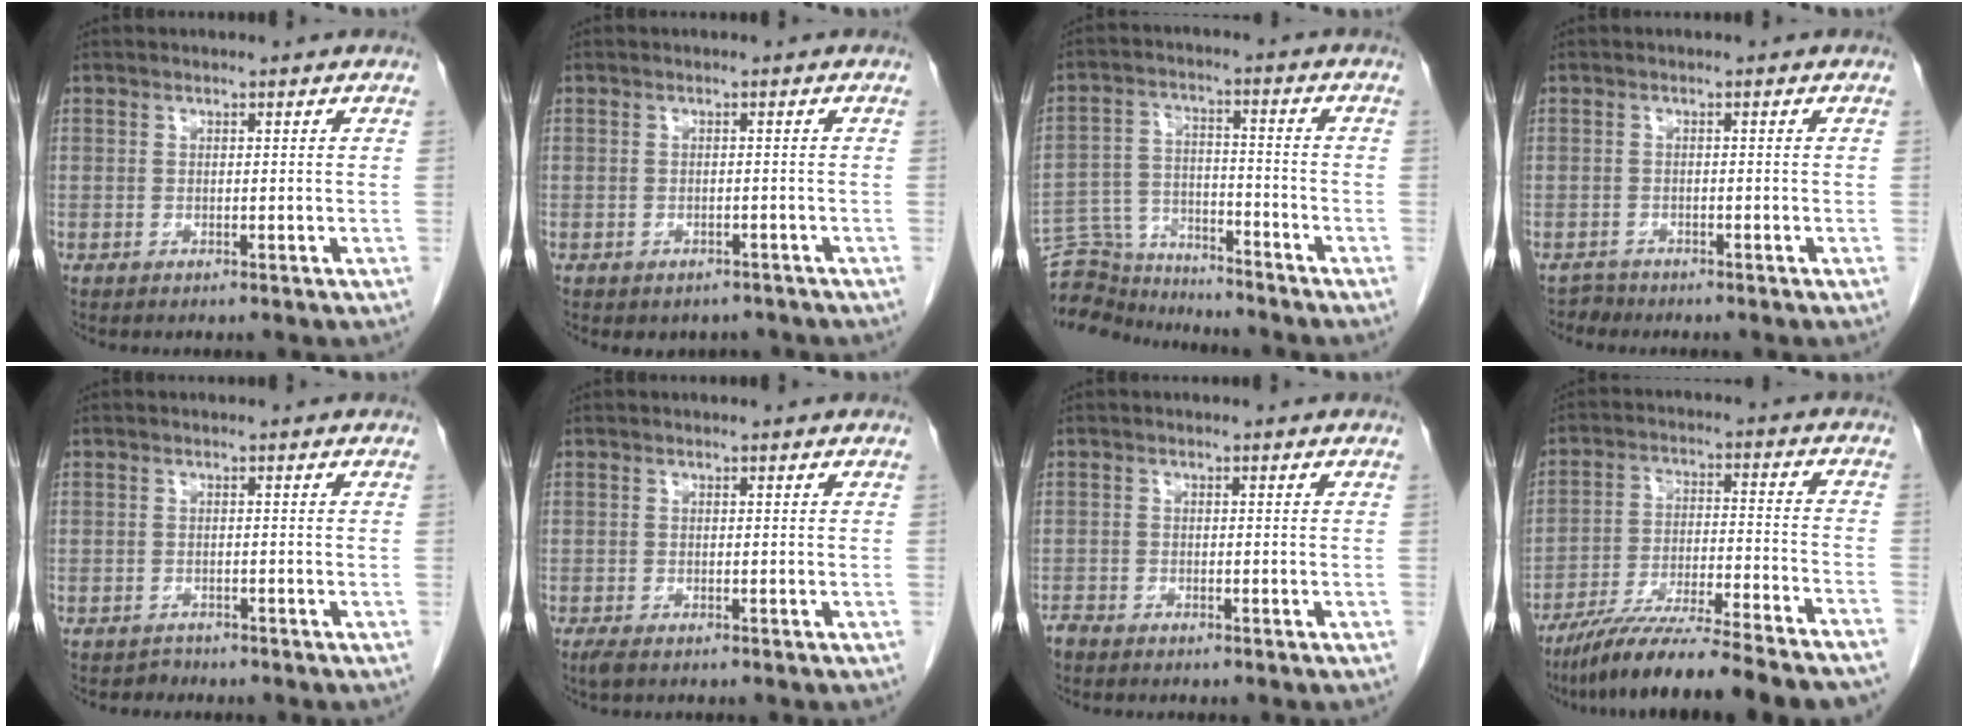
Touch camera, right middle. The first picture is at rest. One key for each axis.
{"total": 3.0, "fx": -2.5, "fy": 1.6, "fz": 0.4, "tx": -0.004, "ty": 0.005, "tz": -0.031}
{"total": 11.6, "fx": -11.3, "fy": 2.4, "fz": 0.9, "tx": -0.016, "ty": 0.031, "tz": -0.193}
{"total": 1.2, "fx": -1.1, "fy": 0.2, "fz": -0.6, "tx": 0.011, "ty": -0.004, "tz": -0.021}
{"total": 1.0, "fx": -0.9, "fy": 0.3, "fz": -0.4, "tx": 0.004, "ty": -0.004, "tz": -0.016}
{"total": 1.5, "fx": -1.0, "fy": 0.5, "fz": 0.9, "tx": -0.022, "ty": -0.006, "tz": -0.018}
{"total": 1.2, "fx": -1.1, "fy": 0.3, "fz": 0.2, "tx": -0.008, "ty": -0.001, "tz": -0.021}
{"total": 19.7, "fx": -16.9, "fy": 0.0, "fz": 10.1, "tx": -0.147, "ty": -0.026, "tz": -0.267}